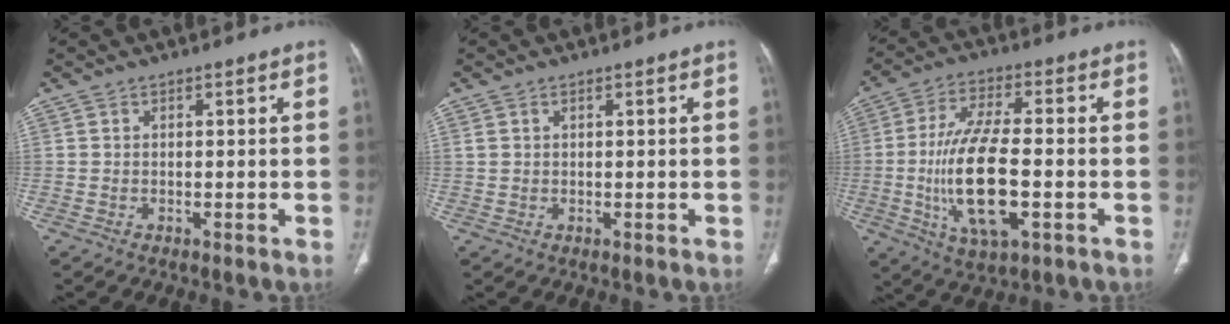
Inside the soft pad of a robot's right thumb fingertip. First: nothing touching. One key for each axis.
{"total": 1.1, "fx": 0.5, "fy": 0.6, "fz": 0.7, "tx": -0.019, "ty": 0.009, "tz": 0.015}
{"total": 16.1, "fx": -3.0, "fy": 6.0, "fz": 14.7, "tx": -0.290, "ty": 0.004, "tz": -0.052}